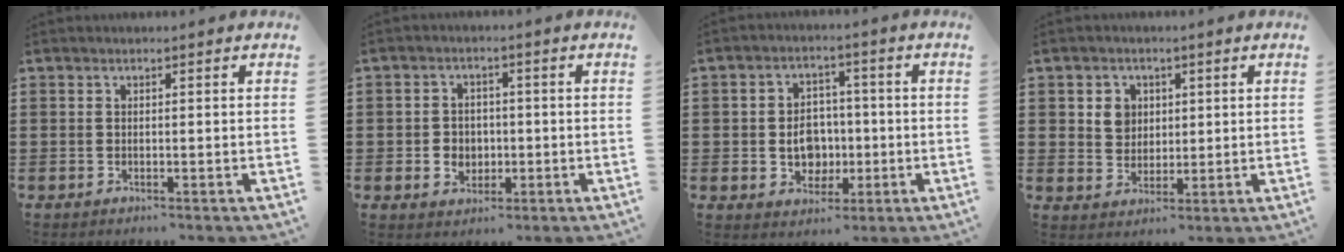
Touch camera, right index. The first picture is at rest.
{"total": 3.3, "force": [-0.6, 3.0, 1.4], "torque": [-0.030, 0.002, -0.017]}
{"total": 6.0, "force": [-0.7, 5.1, 3.2], "torque": [-0.055, 0.006, -0.013]}
{"total": 4.0, "force": [1.2, 3.5, 1.3], "torque": [-0.032, 0.008, 0.019]}